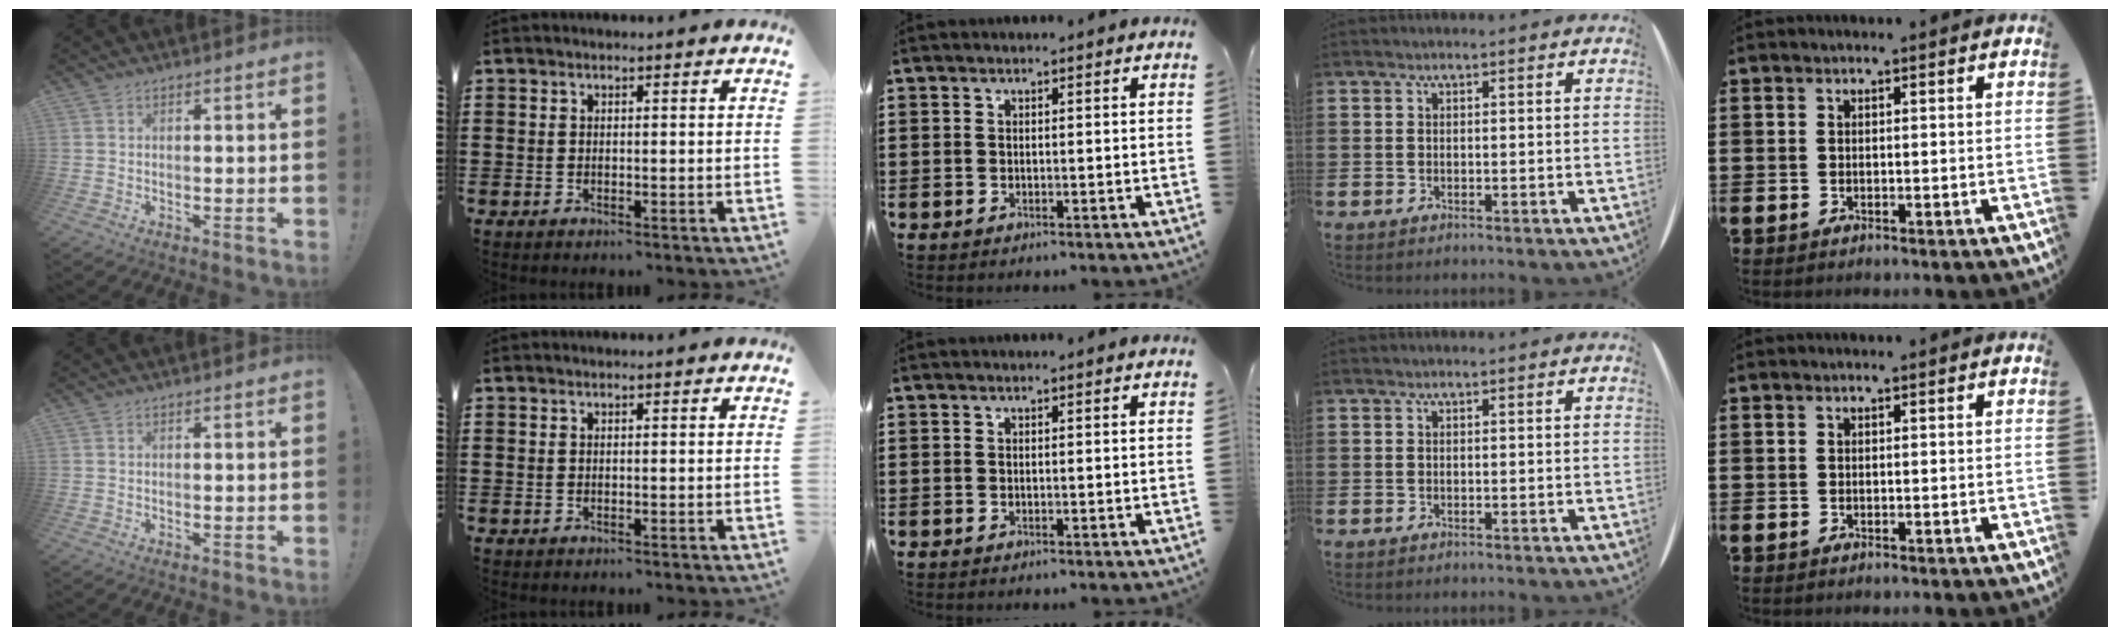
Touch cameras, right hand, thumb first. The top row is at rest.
{}